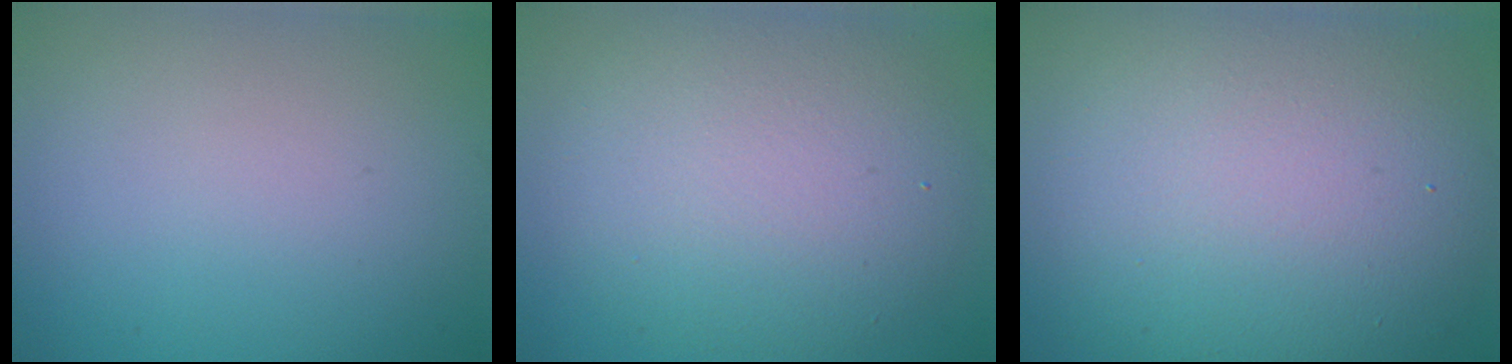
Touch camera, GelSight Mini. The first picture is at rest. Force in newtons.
{"total": 7.3, "press": 7.3, "slide": 0.1}
{"total": 13.4, "press": 13.4, "slide": 1.0}